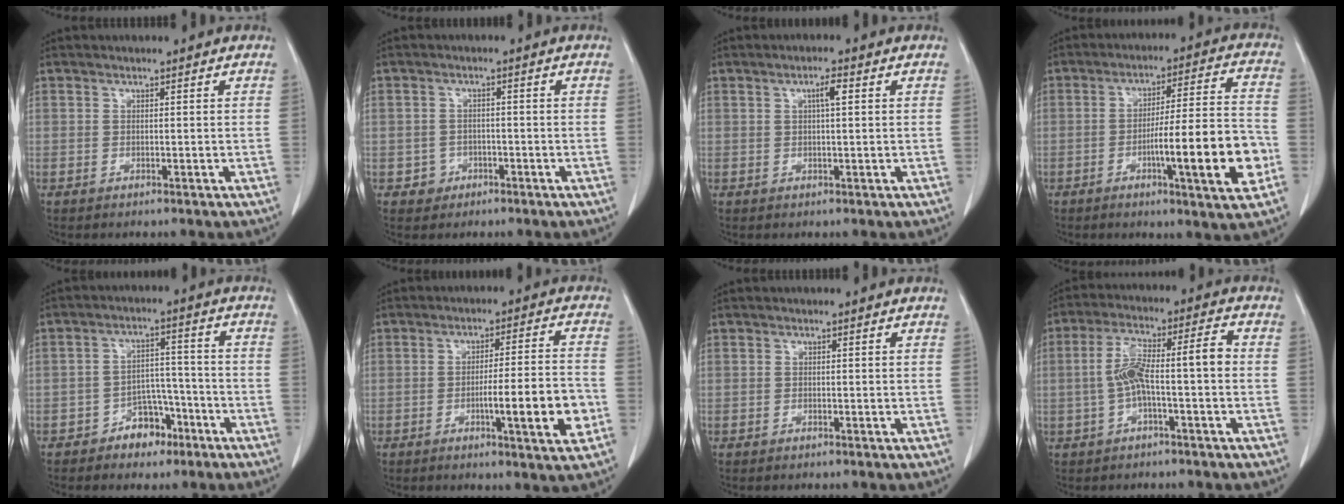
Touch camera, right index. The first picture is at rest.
{"total": 2.7, "force": [-1.2, 2.5, -0.1], "torque": [0.013, 0.014, -0.018]}
{"total": 2.4, "force": [0.7, 0.2, 2.2], "torque": [-0.040, 0.004, 0.012]}
{"total": 14.8, "force": [-4.4, 0.6, 14.1], "torque": [-0.215, 0.000, -0.067]}
{"total": 6.0, "force": [-3.8, 3.8, 2.6], "torque": [-0.037, 0.020, -0.057]}
{"total": 10.1, "force": [-3.1, 0.2, 9.6], "torque": [-0.143, -0.004, -0.047]}
{"total": 0.0}
{"total": 8.8, "force": [-1.0, 1.4, 8.6], "torque": [-0.163, 0.038, -0.018]}